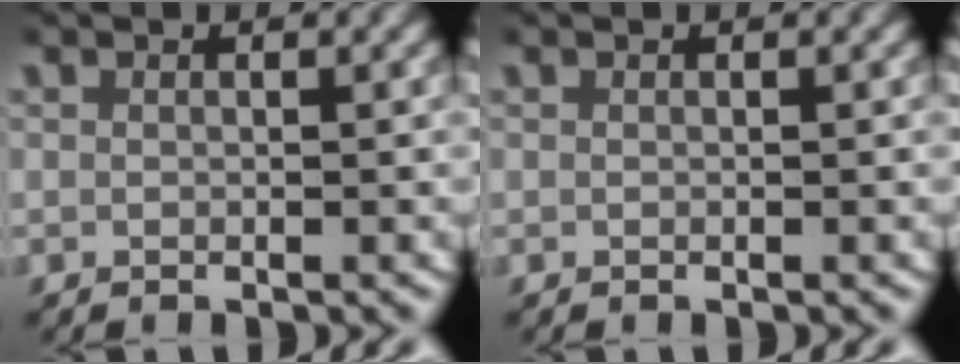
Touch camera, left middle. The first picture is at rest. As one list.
[{"total": 0.0}]